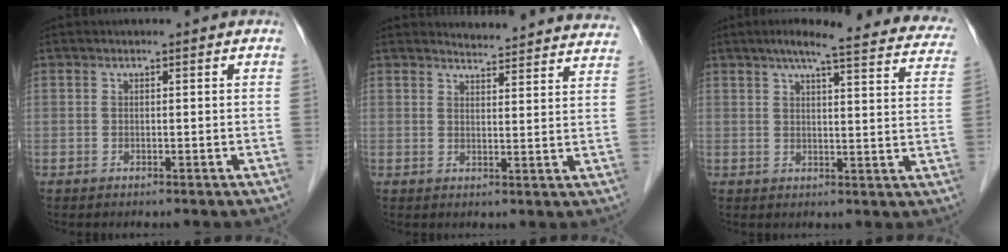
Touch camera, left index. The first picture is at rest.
{"total": 15.8, "force": [15.6, 1.3, 2.3], "torque": [-0.012, -0.054, 0.160]}
{"total": 21.4, "force": [18.5, 3.0, 10.4], "torque": [-0.130, -0.004, 0.207]}